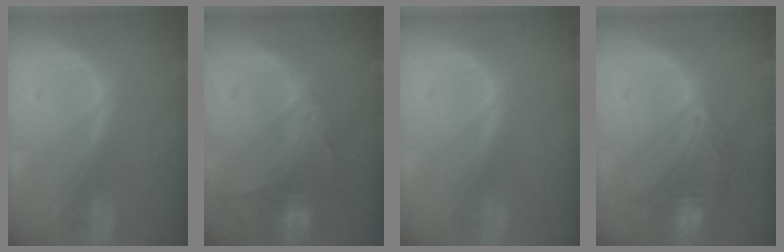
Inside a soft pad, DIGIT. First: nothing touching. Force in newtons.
{"total": 9.1, "press": 8.0, "slide": 4.3}
{"total": 0.0}
{"total": 7.3, "press": 7.0, "slide": 1.9}